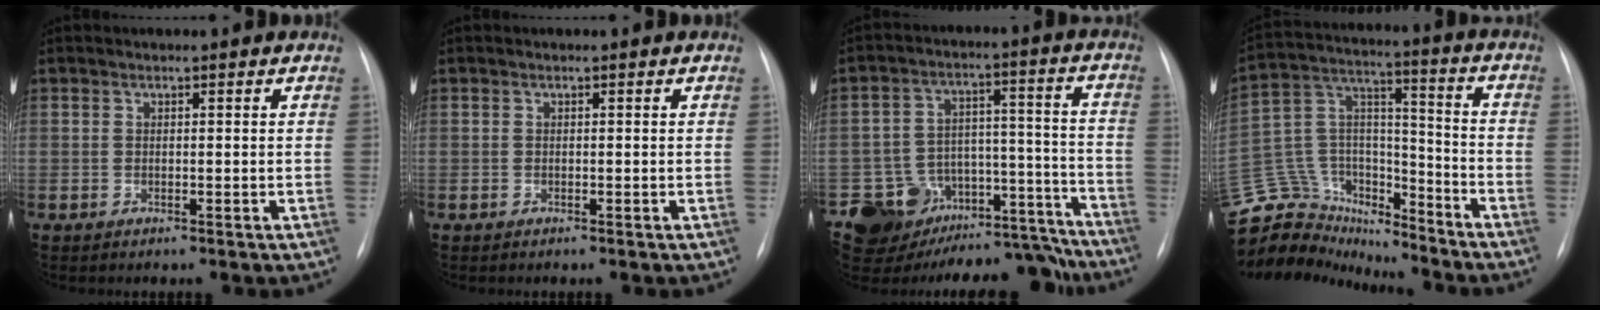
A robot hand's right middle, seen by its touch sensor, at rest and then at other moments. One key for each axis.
{"total": 0.0}
{"total": 15.9, "fx": -13.8, "fy": 7.2, "fz": 2.8, "tx": -0.021, "ty": 0.079, "tz": -0.191}
{"total": 21.8, "fx": -20.0, "fy": 7.3, "fz": 4.7, "tx": -0.121, "ty": 0.057, "tz": -0.326}